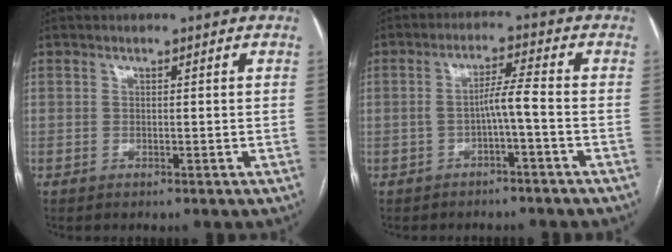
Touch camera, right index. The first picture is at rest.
{"total": 3.9, "force": [-1.4, -0.3, 3.6], "torque": [-0.063, 0.016, -0.022]}